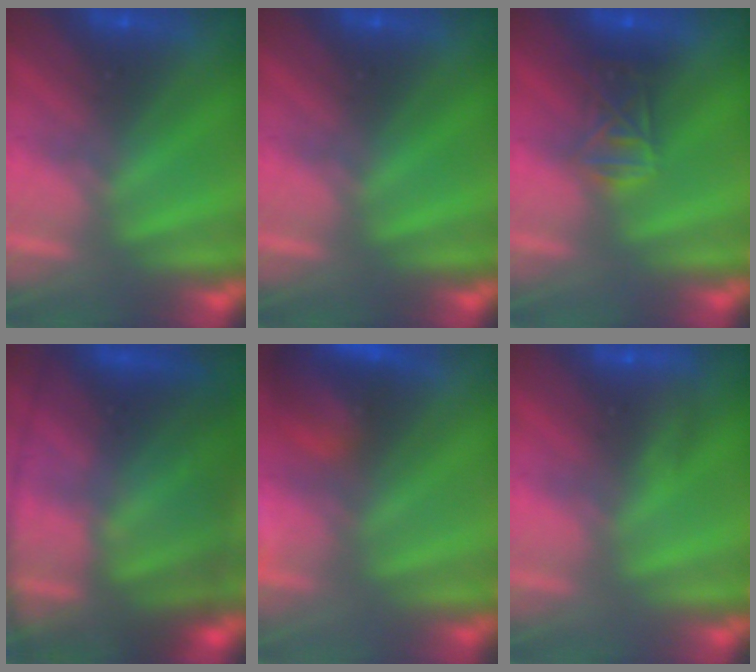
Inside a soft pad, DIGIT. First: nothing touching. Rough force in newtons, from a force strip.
{"total": 0.0}
{"total": 2.6}
{"total": 10.2}
{"total": 8.6}
{"total": 3.0}